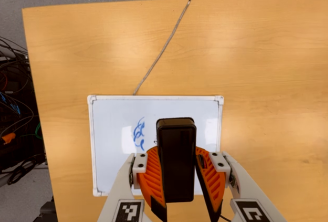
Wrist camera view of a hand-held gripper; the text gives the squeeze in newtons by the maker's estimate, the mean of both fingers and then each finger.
{"total": 8.8, "left": 9.1, "right": 8.5}